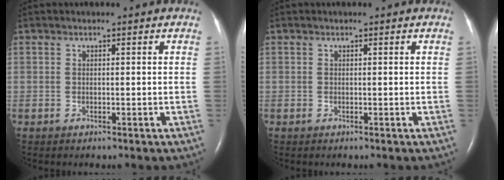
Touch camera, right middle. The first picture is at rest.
{"total": 0.0}